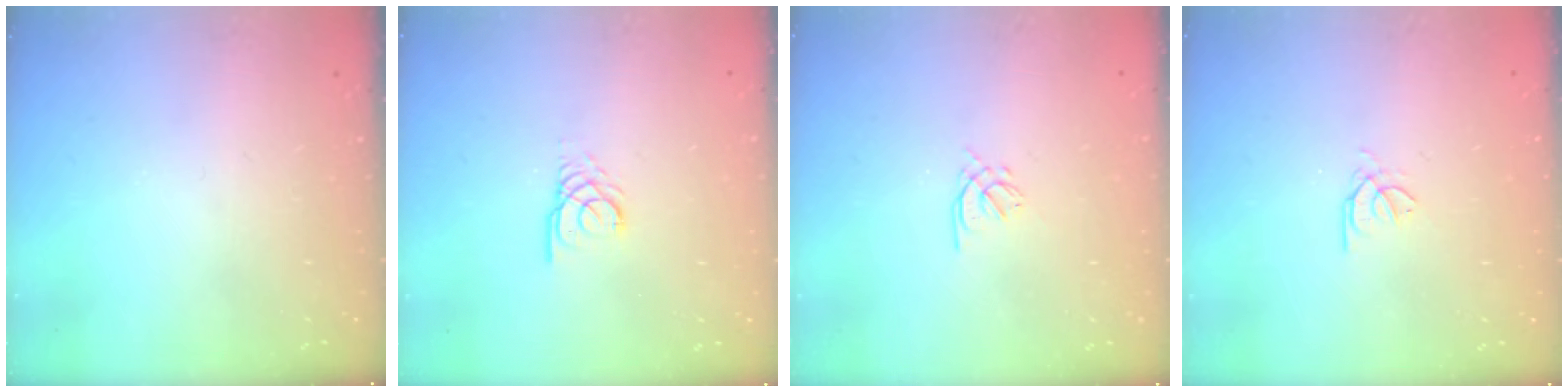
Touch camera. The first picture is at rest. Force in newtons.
{"total": 2.4, "press": 2.4, "slide": 0.1}
{"total": 1.2, "press": 1.0, "slide": 0.5}
{"total": 0.9, "press": 0.8, "slide": 0.4}